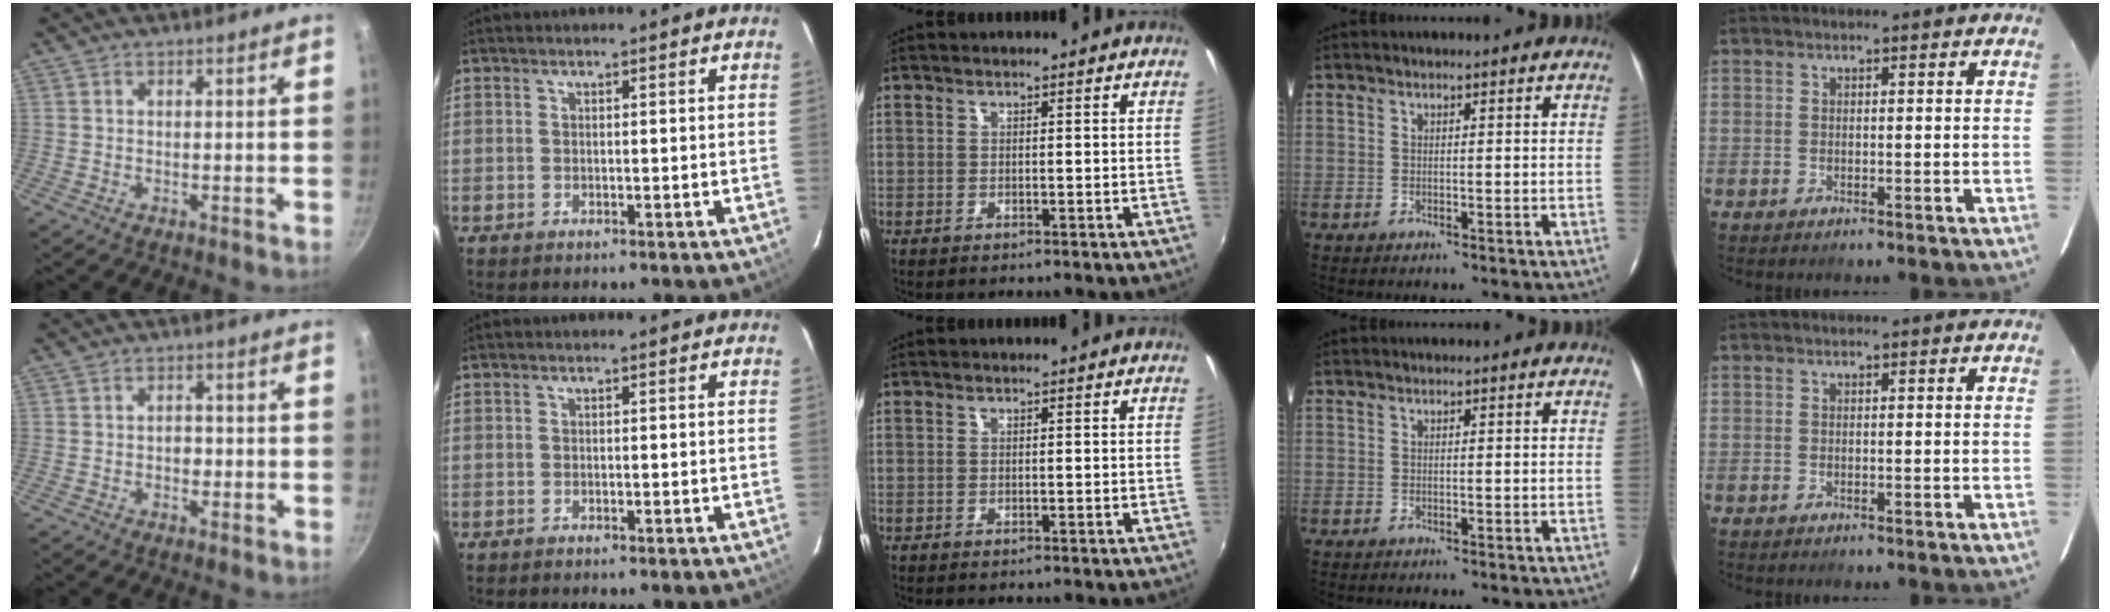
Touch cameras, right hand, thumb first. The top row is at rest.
{"thumb": {"total": 2.4, "force": [-0.6, 1.7, 1.5], "torque": [-0.013, 0.007, -0.010]}}